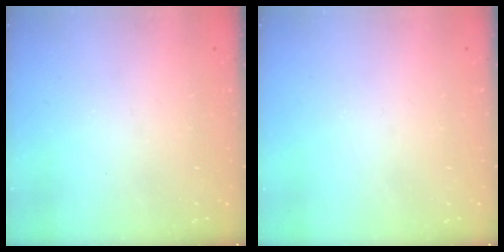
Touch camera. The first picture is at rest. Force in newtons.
{"total": 0.0}